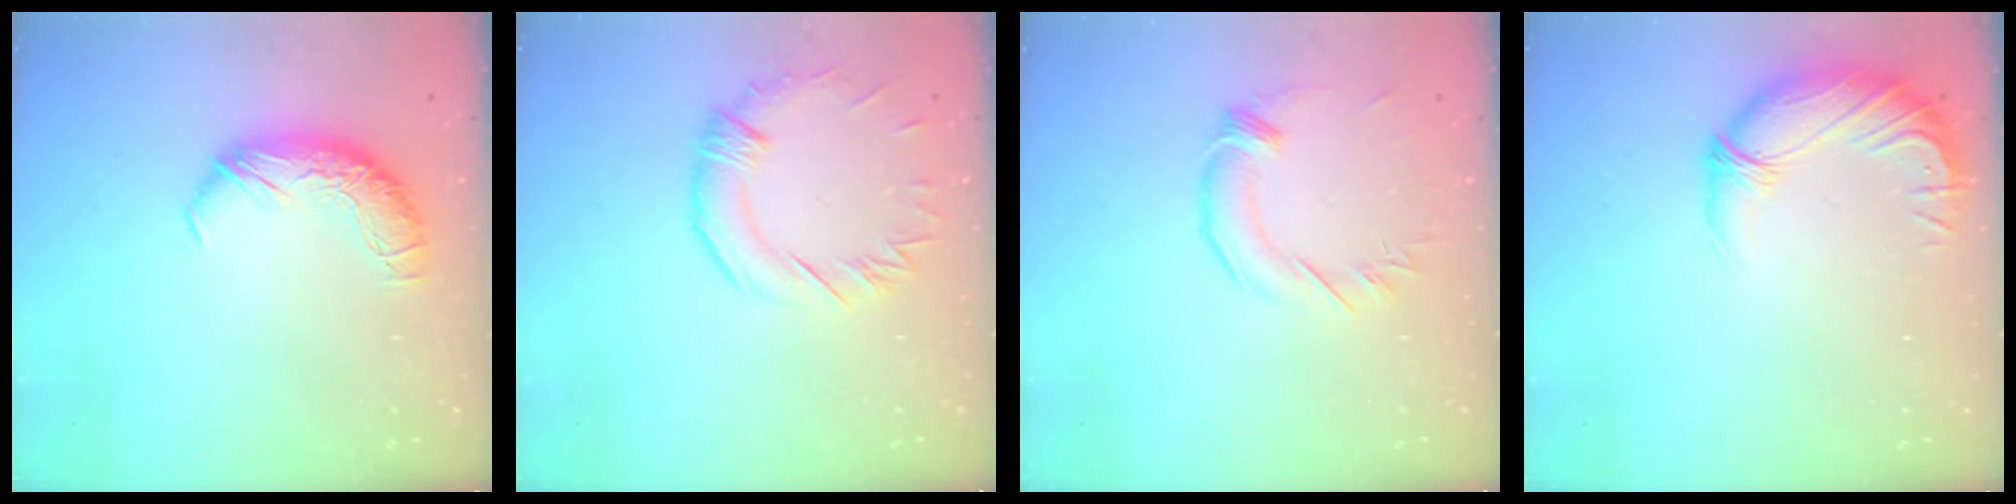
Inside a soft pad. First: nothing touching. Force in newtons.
{"total": 0.7, "press": 0.0, "slide": 0.7}
{"total": 1.6, "press": 1.6, "slide": 0.3}
{"total": 3.3, "press": 2.3, "slide": 2.3}